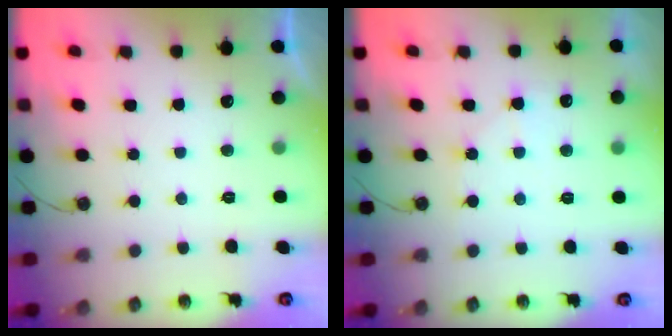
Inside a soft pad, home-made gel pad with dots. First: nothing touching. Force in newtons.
{"total": 4.4, "press": 4.4, "slide": 0.5}